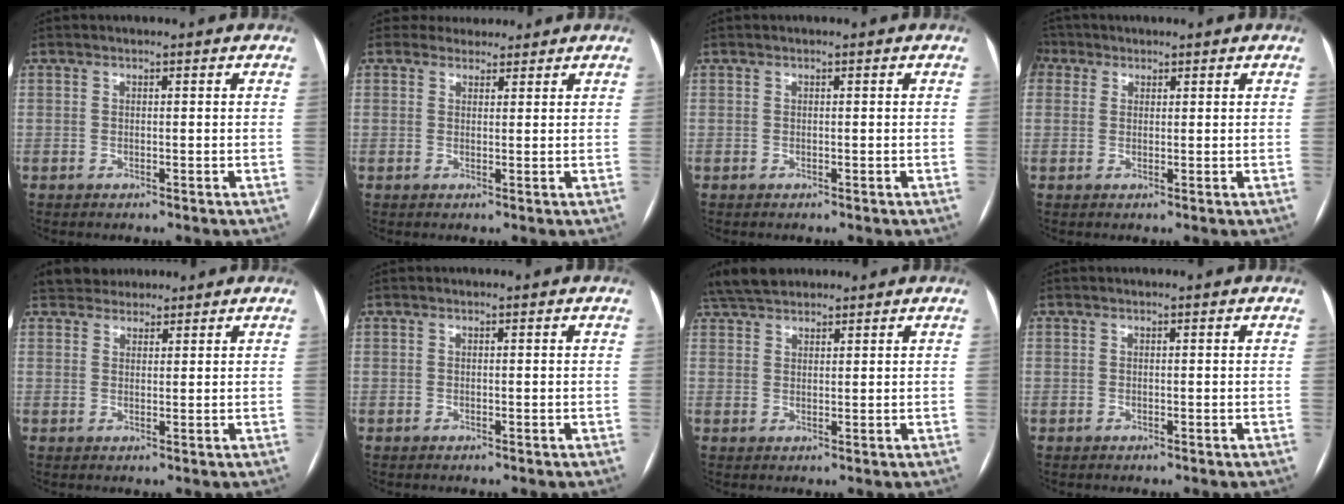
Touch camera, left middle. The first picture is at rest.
{"total": 4.0, "force": [3.6, 1.8, 0.0], "torque": [0.006, 0.018, 0.050]}
{"total": 0.0}
{"total": 4.5, "force": [2.4, 3.5, 1.2], "torque": [-0.032, 0.022, 0.049]}
{"total": 3.8, "force": [3.4, 1.8, 0.2], "torque": [0.001, 0.022, 0.054]}
{"total": 0.0}
{"total": 6.3, "force": [5.4, 2.1, 2.4], "torque": [-0.050, 0.028, 0.104]}
{"total": 0.0}